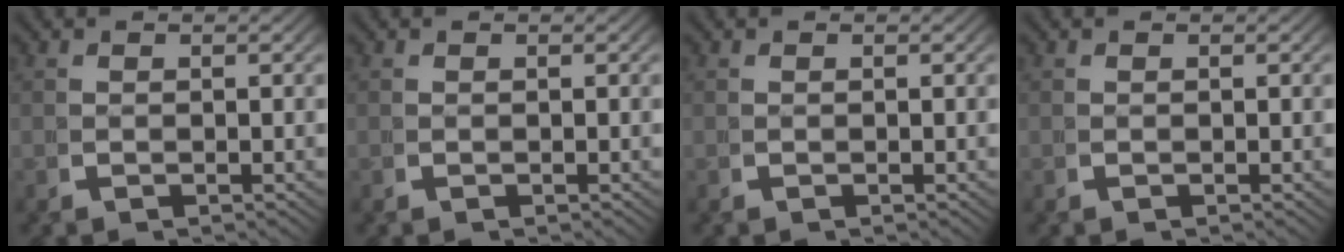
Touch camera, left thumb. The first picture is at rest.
{"total": 0.0}
{"total": 0.0}
{"total": 0.0}